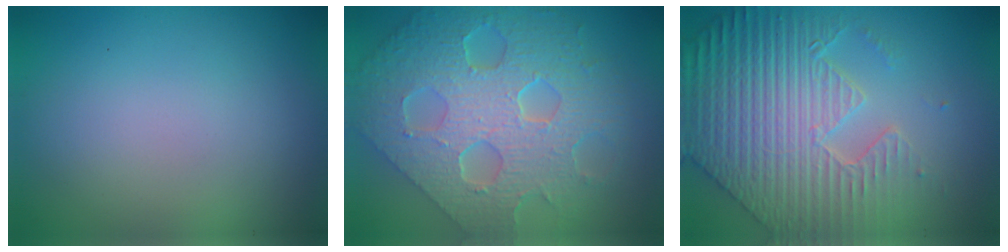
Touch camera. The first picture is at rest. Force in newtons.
{"total": 8.7, "press": 6.4, "slide": 5.8}
{"total": 7.8, "press": 6.3, "slide": 4.7}